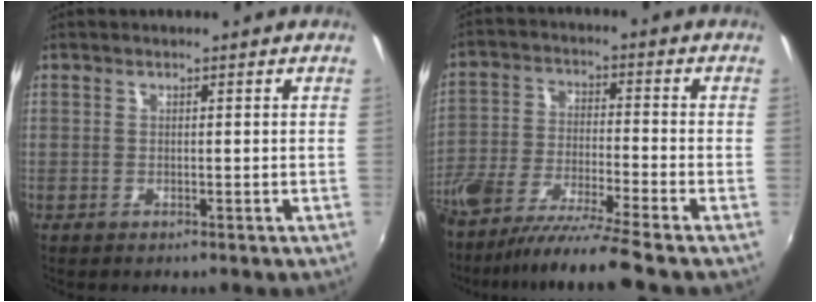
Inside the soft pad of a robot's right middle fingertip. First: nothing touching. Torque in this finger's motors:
{"motor_torque": [1.08, -1.06, 0.35, 0.17]}